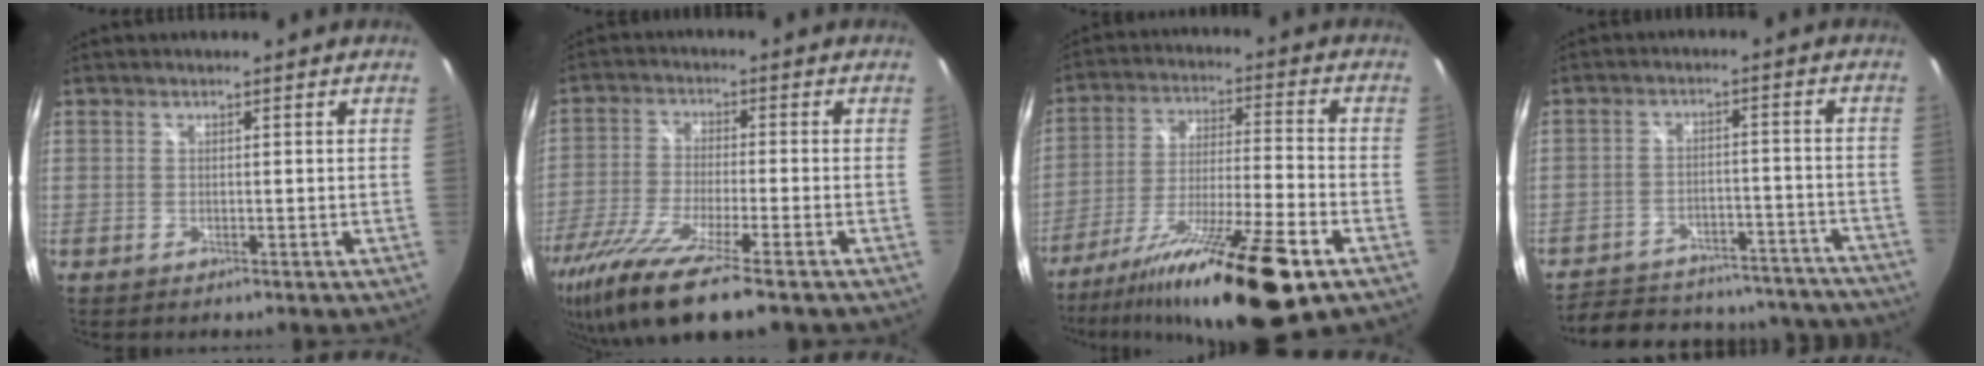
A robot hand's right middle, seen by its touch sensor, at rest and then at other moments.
{"total": 16.3, "force": [-11.6, 1.6, 11.3], "torque": [-0.237, -0.059, -0.211]}
{"total": 21.4, "force": [-14.3, 1.6, 15.8], "torque": [-0.281, -0.033, -0.240]}
{"total": 28.4, "force": [-24.5, 10.0, 10.2], "torque": [-0.204, 0.020, -0.294]}